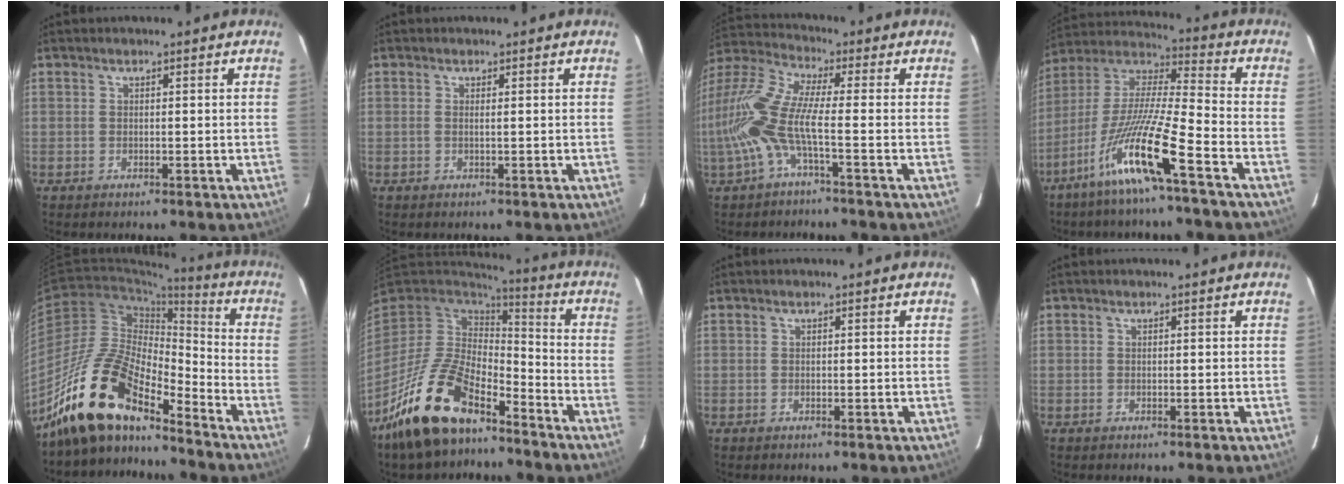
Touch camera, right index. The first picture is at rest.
{"total": 0.7, "force": [0.1, -0.2, 0.6], "torque": [-0.014, 0.000, 0.000]}
{"total": 12.8, "force": [-3.1, 2.2, 12.2], "torque": [-0.256, -0.001, -0.070]}
{"total": 15.5, "force": [-9.2, 0.2, 12.5], "torque": [-0.243, -0.017, -0.181]}
{"total": 18.5, "force": [-14.8, 5.4, 9.7], "torque": [-0.182, -0.007, -0.289]}
{"total": 18.8, "force": [-12.7, 8.0, 11.2], "torque": [-0.233, -0.022, -0.235]}
{"total": 0.0}
{"total": 0.0}